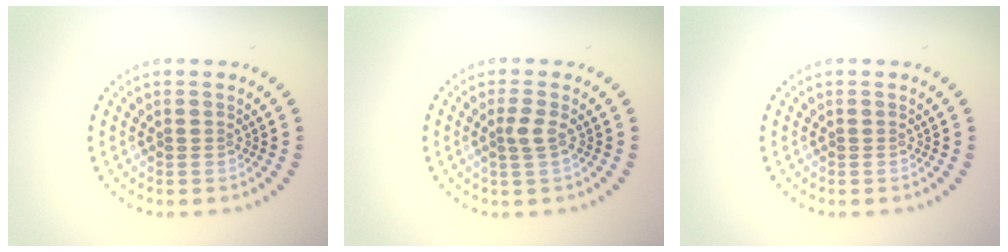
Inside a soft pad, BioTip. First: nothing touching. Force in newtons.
{"total": 1.4, "press": 1.1, "slide": 0.8}
{"total": 0.0}